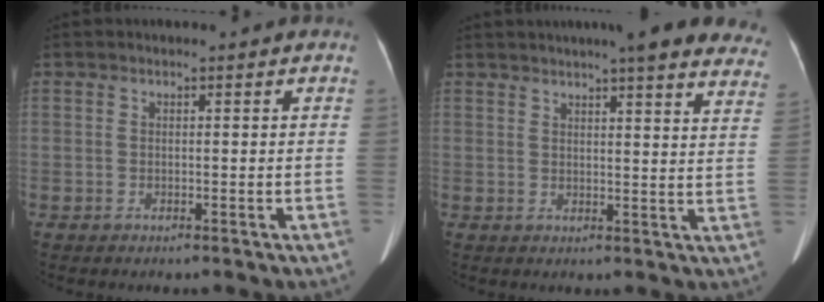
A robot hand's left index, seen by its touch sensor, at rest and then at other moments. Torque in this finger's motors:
{"motor_torque": [-0.24, -1.54, 0.04, 0.09]}